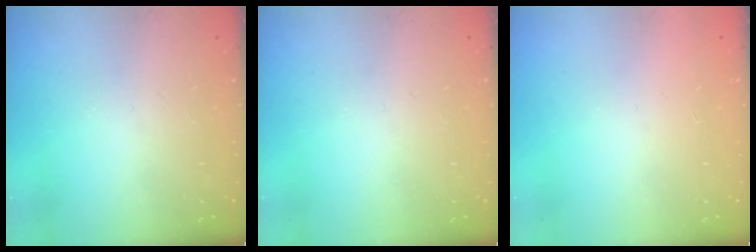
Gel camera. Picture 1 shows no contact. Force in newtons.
{"total": 0.0}
{"total": 1.5, "press": 1.5, "slide": 0.1}